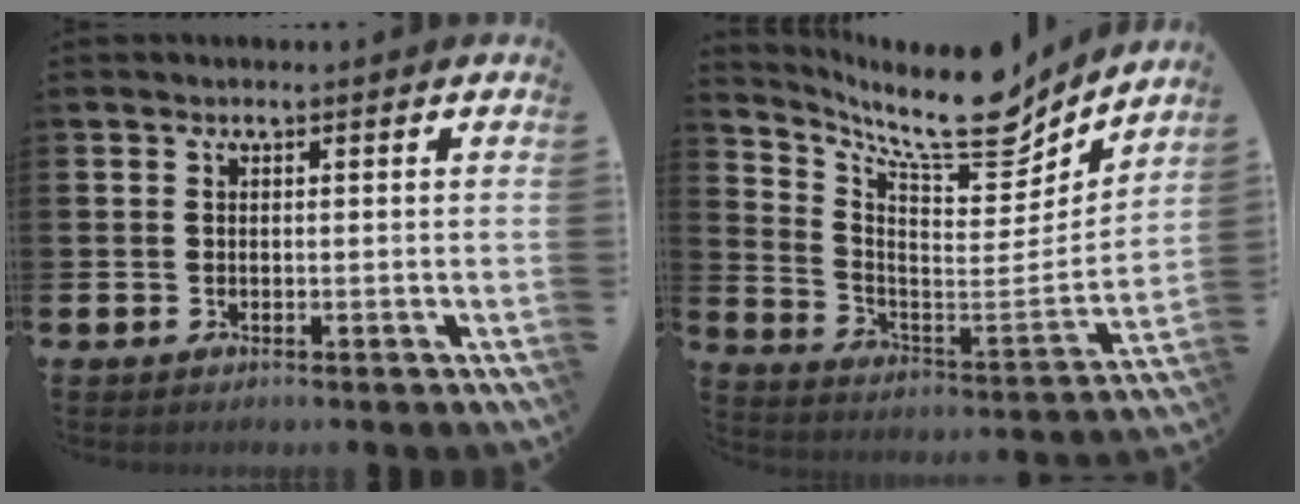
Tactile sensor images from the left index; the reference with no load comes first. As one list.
[{"total": 12.4, "force": [9.9, 3.8, 6.6], "torque": [-0.132, -0.079, 0.160]}]